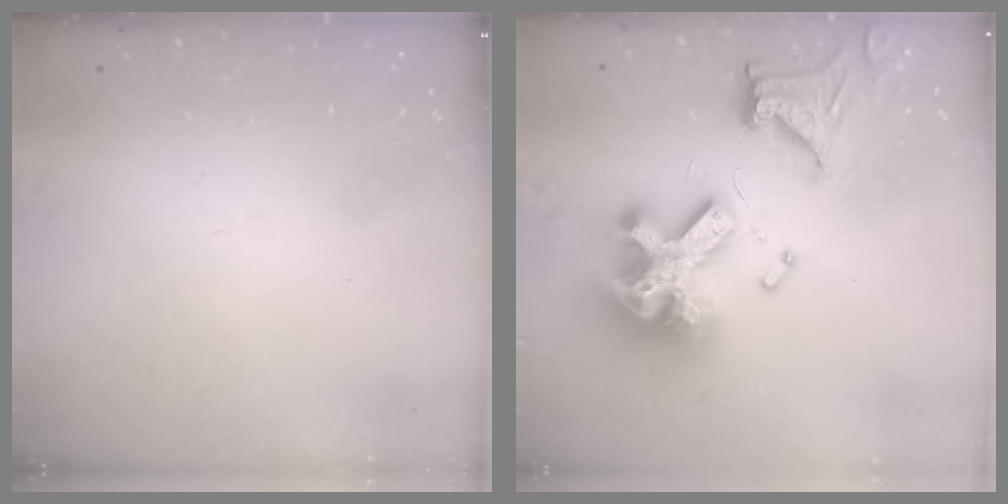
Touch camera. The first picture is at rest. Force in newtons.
{"total": 20.1, "press": 20.0, "slide": 2.1}